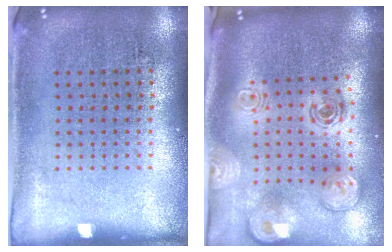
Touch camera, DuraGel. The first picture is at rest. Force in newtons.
{"total": 3.0, "press": 2.1, "slide": 2.2}